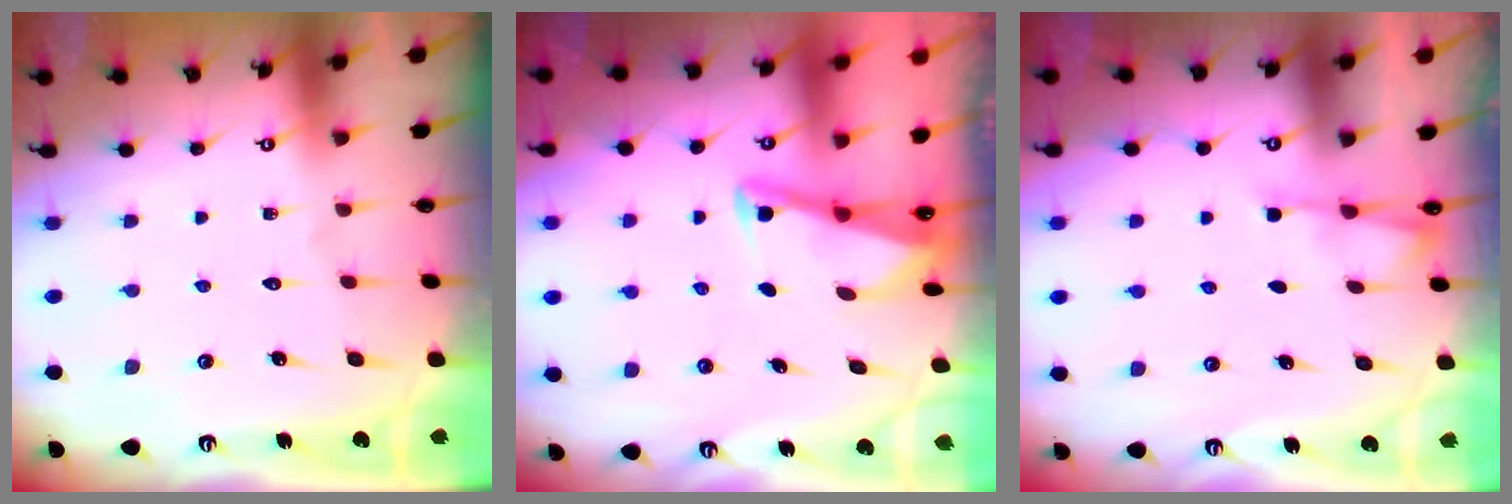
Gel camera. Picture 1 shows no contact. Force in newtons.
{"total": 2.8, "press": 2.8, "slide": 0.4}
{"total": 2.6, "press": 2.6, "slide": 0.5}